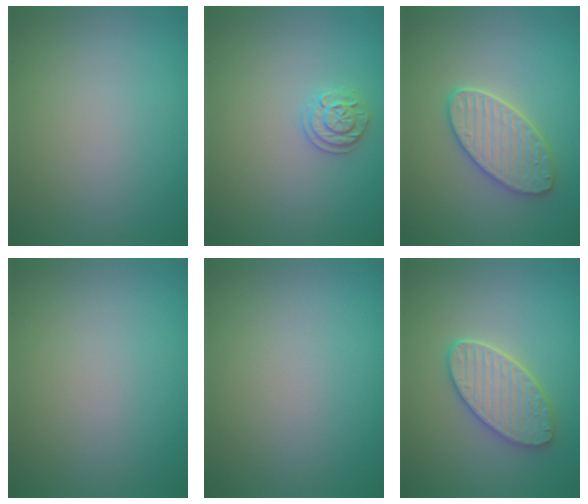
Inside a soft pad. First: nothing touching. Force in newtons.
{"total": 1.8, "press": 1.8, "slide": 0.5}
{"total": 4.2, "press": 3.9, "slide": 1.5}
{"total": 0.0}
{"total": 0.0}
{"total": 4.2, "press": 3.9, "slide": 1.5}